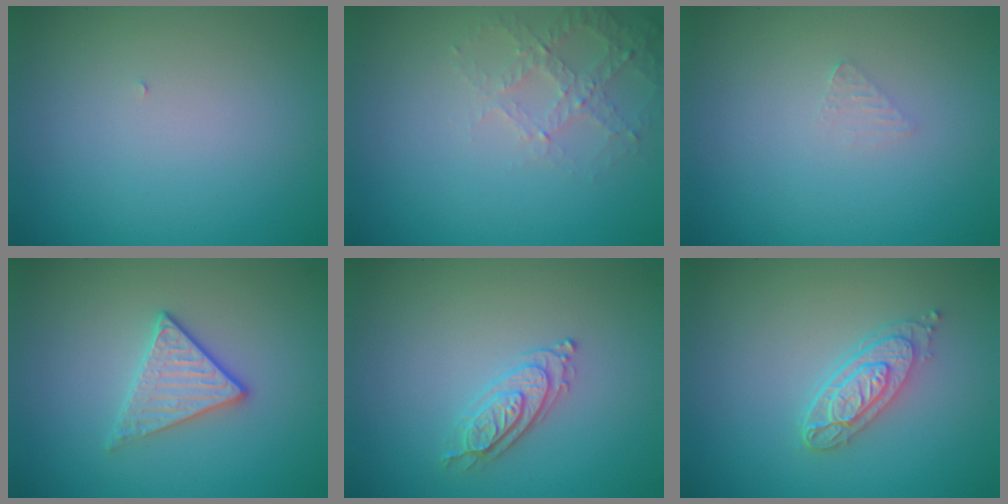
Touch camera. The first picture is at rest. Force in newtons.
{"total": 2.6, "press": 2.5, "slide": 0.8}
{"total": 0.8, "press": 0.8, "slide": 0.1}
{"total": 2.8, "press": 2.6, "slide": 1.1}
{"total": 2.2, "press": 2.2, "slide": 0.4}
{"total": 3.7, "press": 3.0, "slide": 2.2}